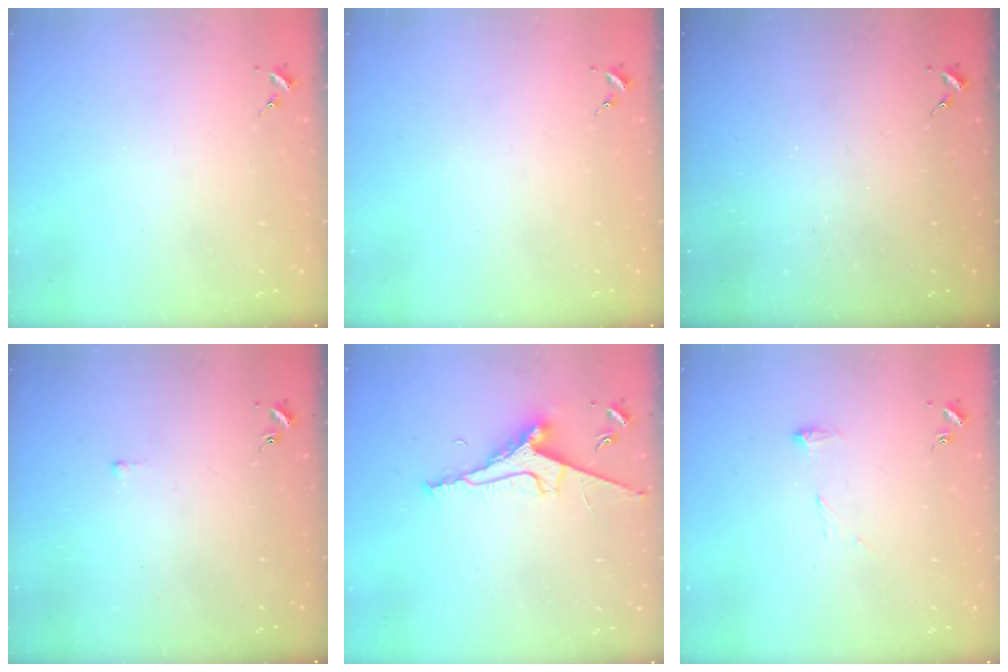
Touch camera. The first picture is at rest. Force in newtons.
{"total": 0.0}
{"total": 0.0}
{"total": 1.8, "press": 1.8, "slide": 0.3}
{"total": 9.5, "press": 9.4, "slide": 1.2}
{"total": 7.6, "press": 7.6, "slide": 0.1}